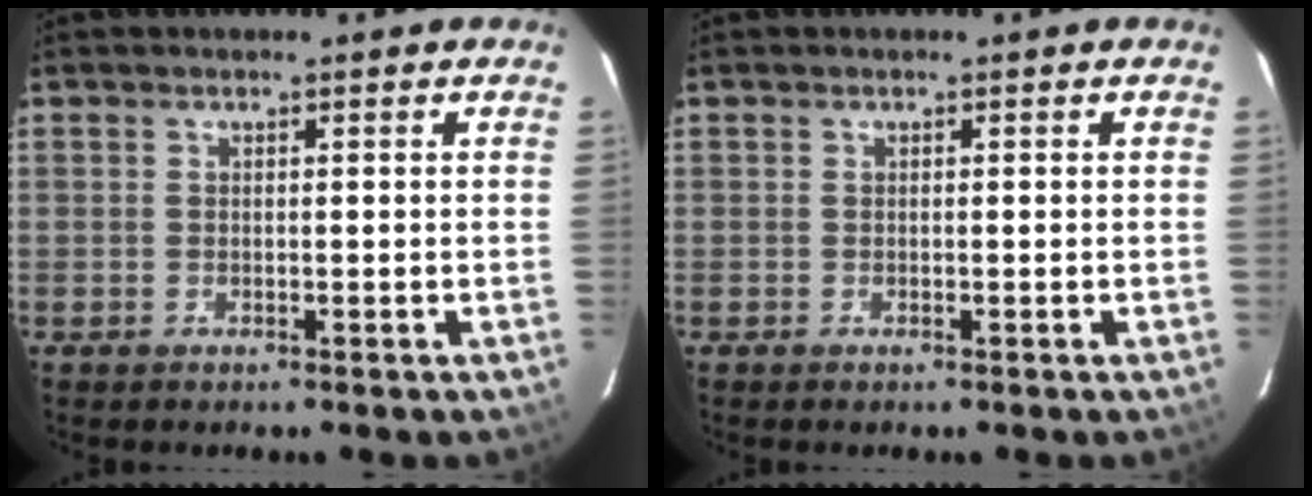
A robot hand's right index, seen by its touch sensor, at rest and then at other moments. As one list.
[{"total": 0.0}]